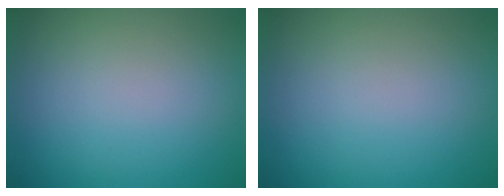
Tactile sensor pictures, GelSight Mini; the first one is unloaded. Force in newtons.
{"total": 0.0}